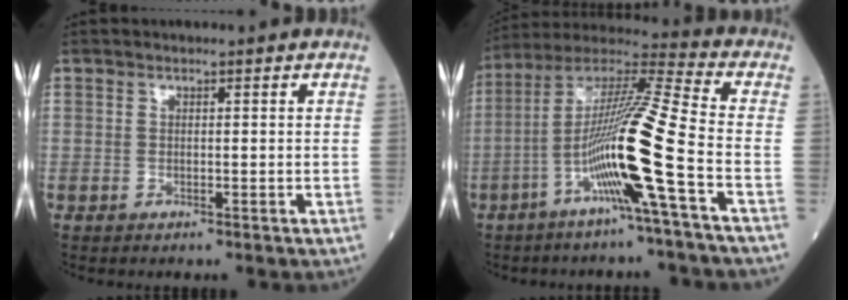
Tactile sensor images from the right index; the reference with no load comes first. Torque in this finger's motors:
{"motor_torque": [2.14, 0.00, 1.05, 0.21]}